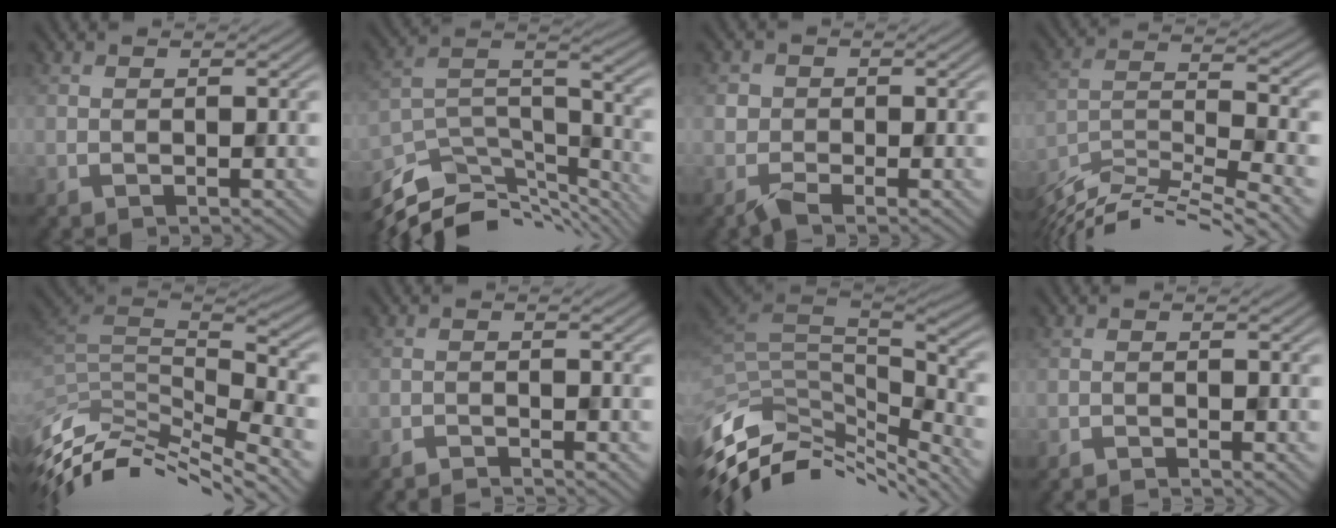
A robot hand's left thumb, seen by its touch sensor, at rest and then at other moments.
{"total": 11.4, "force": [-9.1, 3.9, 5.7], "torque": [-0.115, -0.002, -0.146]}
{"total": 1.7, "force": [-1.3, 1.1, 0.3], "torque": [-0.003, -0.002, -0.030]}
{"total": 12.2, "force": [-9.8, 2.4, 6.7], "torque": [-0.120, -0.007, -0.169]}
{"total": 9.7, "force": [-5.7, 3.4, 7.1], "torque": [-0.166, 0.004, -0.093]}
{"total": 2.3, "force": [-2.3, 0.0, 0.2], "torque": [0.001, 0.001, -0.043]}
{"total": 10.8, "force": [-5.5, 5.3, 7.6], "torque": [-0.176, -0.003, -0.075]}
{"total": 1.6, "force": [-1.6, 0.0, 0.0], "torque": [0.003, 0.001, -0.028]}